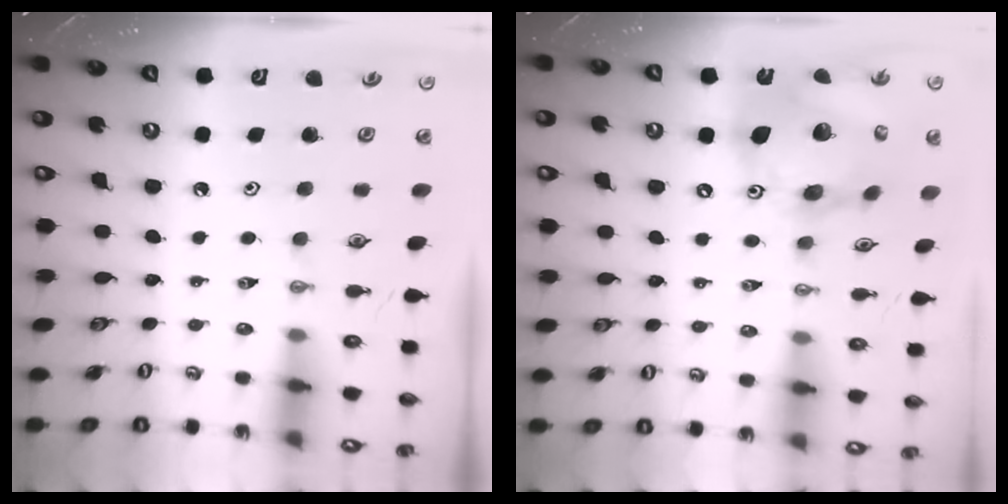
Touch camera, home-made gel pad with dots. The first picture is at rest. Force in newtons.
{"total": 18.8, "press": 18.6, "slide": 2.5}